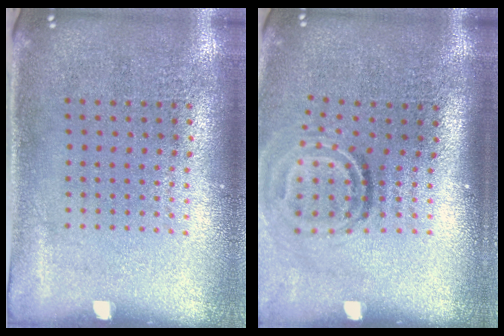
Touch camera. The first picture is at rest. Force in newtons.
{"total": 1.9, "press": 1.1, "slide": 1.5}